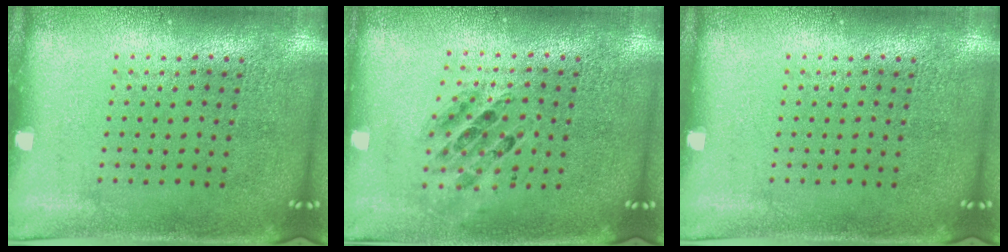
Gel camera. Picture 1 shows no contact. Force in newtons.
{"total": 0.7, "press": 0.7, "slide": 0.1}
{"total": 0.0}